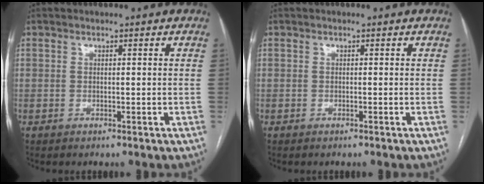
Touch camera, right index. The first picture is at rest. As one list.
[{"total": 0.0}]